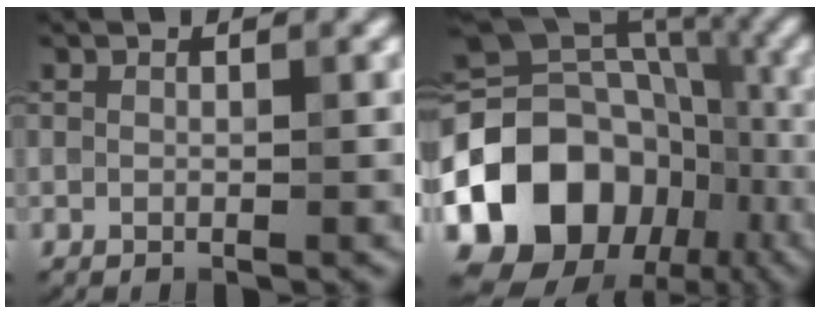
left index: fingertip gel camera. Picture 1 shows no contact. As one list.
[{"total": 15.9, "force": [-5.8, 12.3, 8.4], "torque": [-0.166, 0.012, -0.101]}]